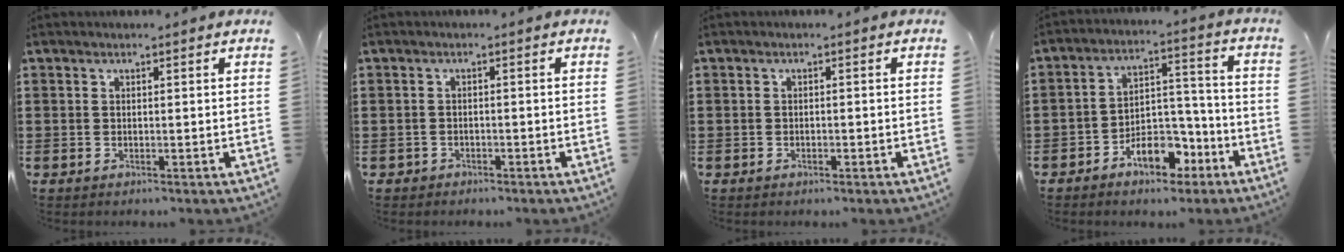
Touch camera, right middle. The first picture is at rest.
{"total": 1.3, "force": [-1.2, 0.6, -0.1], "torque": [-0.002, 0.003, -0.028]}
{"total": 1.0, "force": [-0.8, 0.6, 0.1], "torque": [-0.003, 0.000, -0.018]}
{"total": 8.5, "force": [-5.3, 4.6, 4.7], "torque": [-0.070, 0.024, -0.097]}